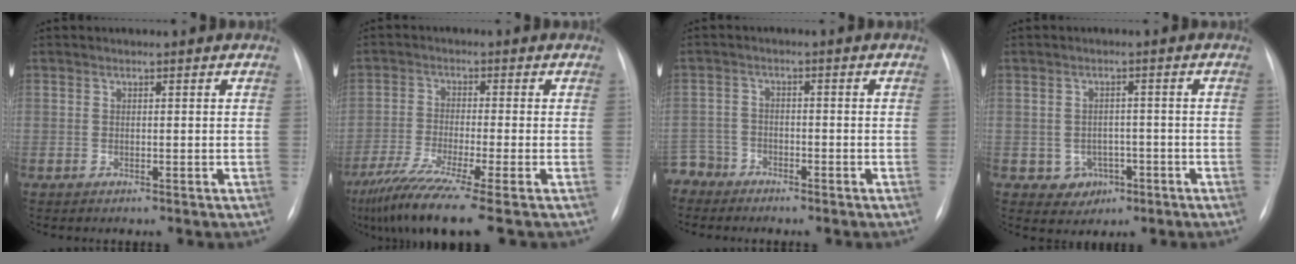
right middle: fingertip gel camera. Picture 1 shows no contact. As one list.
[{"total": 10.5, "force": [-7.2, -1.0, 7.7], "torque": [-0.135, -0.035, -0.124]}, {"total": 4.8, "force": [-4.2, 2.4, -0.7], "torque": [0.021, -0.003, -0.084]}, {"total": 3.7, "force": [-1.2, 3.3, 1.2], "torque": [-0.008, 0.009, -0.006]}]